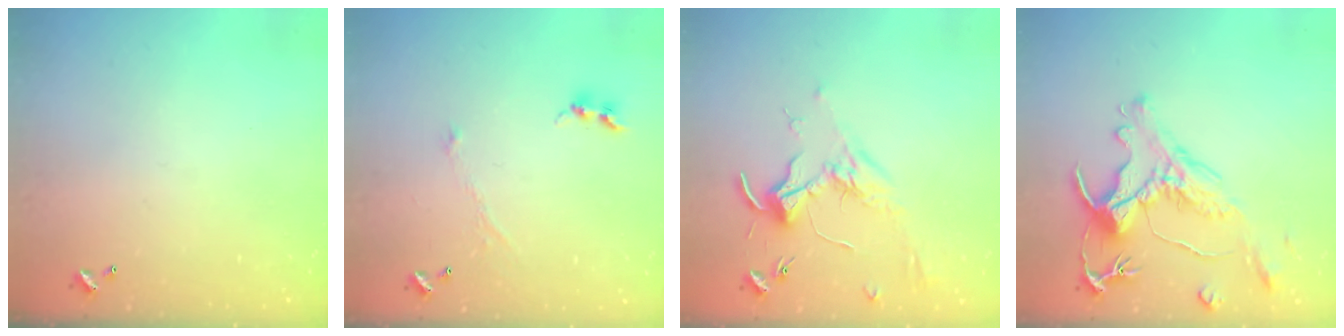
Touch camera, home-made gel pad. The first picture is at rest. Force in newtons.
{"total": 1.2, "press": 1.2, "slide": 0.1}
{"total": 1.7, "press": 1.5, "slide": 0.7}
{"total": 2.8, "press": 2.5, "slide": 1.3}